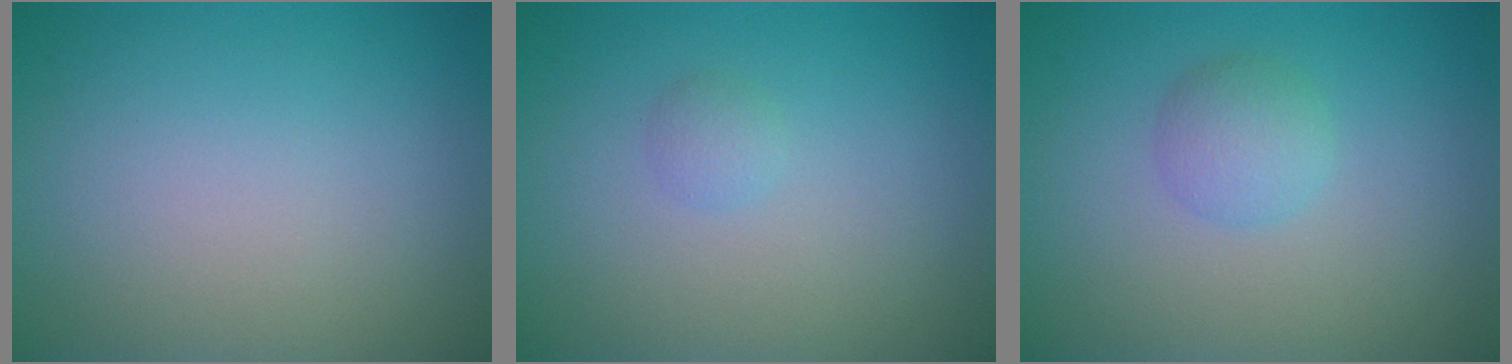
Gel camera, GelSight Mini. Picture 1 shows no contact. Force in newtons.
{"total": 0.9, "press": 0.9, "slide": 0.0}
{"total": 2.0, "press": 2.0, "slide": 0.0}